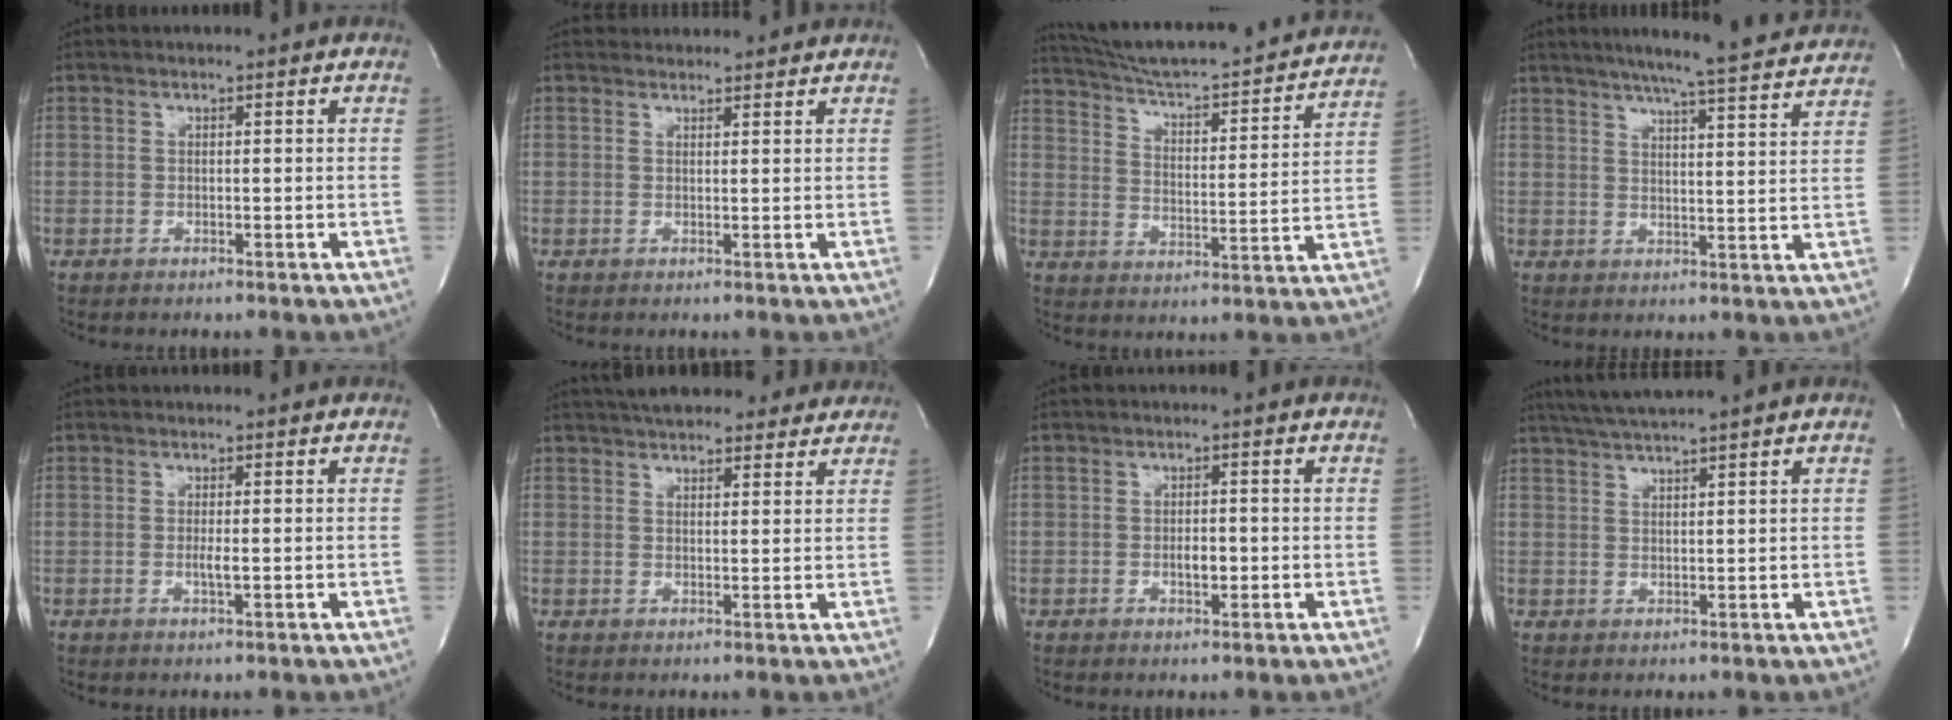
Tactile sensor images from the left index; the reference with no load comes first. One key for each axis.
{"total": 3.8, "fx": 3.7, "fy": 1.0, "fz": 0.0, "tx": -0.002, "ty": 0.021, "tz": 0.047}
{"total": 25.5, "fx": 23.4, "fy": 2.5, "fz": 9.7, "tx": -0.151, "ty": -0.031, "tz": 0.313}
{"total": 16.9, "fx": 15.2, "fy": 0.1, "fz": 7.4, "tx": -0.118, "ty": -0.008, "tz": 0.191}
{"total": 1.3, "fx": -0.2, "fy": 0.0, "fz": 1.3, "tx": -0.029, "ty": -0.003, "tz": -0.003}
{"total": 14.3, "fx": 12.6, "fy": 4.6, "fz": 5.2, "tx": -0.064, "ty": 0.036, "tz": 0.166}
{"total": 2.1, "fx": -0.5, "fy": 1.0, "fz": 1.8, "tx": -0.033, "ty": 0.001, "tz": -0.005}
{"total": 5.8, "fx": 5.0, "fy": -1.1, "fz": 2.6, "tx": -0.050, "ty": 0.015, "tz": 0.092}